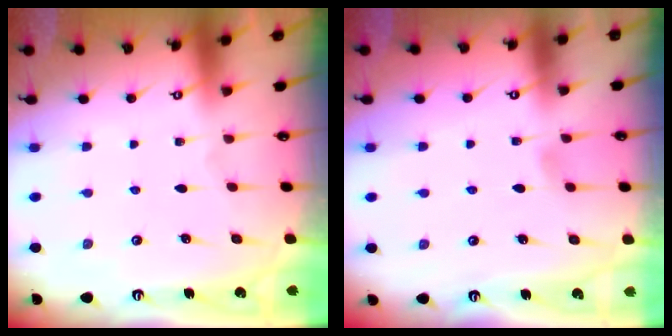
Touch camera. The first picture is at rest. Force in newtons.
{"total": 4.0, "press": 4.0, "slide": 0.5}